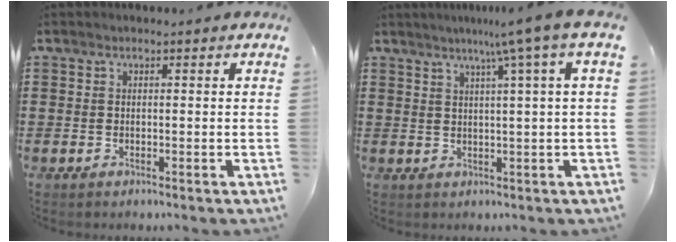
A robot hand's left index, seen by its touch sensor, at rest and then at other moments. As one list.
[{"total": 5.8, "force": [2.8, -1.2, 4.9], "torque": [-0.092, -0.006, 0.041]}]